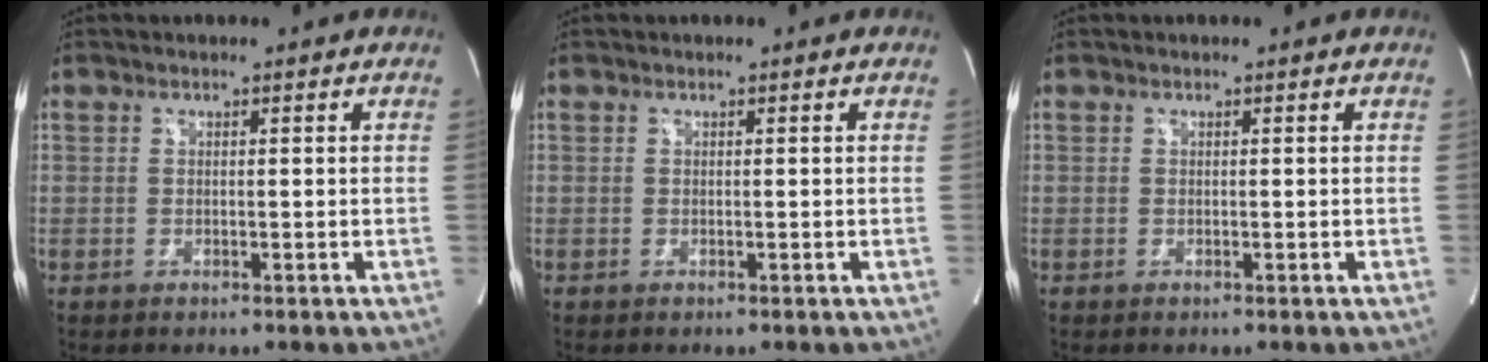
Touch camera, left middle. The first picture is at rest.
{"total": 0.0}
{"total": 0.0}